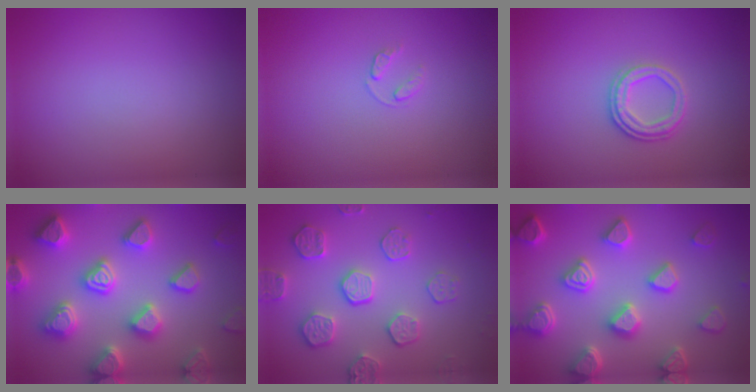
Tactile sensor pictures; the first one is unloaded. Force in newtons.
{"total": 0.8, "press": 0.5, "slide": 0.6}
{"total": 2.6, "press": 2.3, "slide": 1.1}
{"total": 7.3, "press": 7.1, "slide": 1.7}
{"total": 4.2, "press": 3.9, "slide": 1.6}
{"total": 6.4, "press": 5.5, "slide": 3.3}